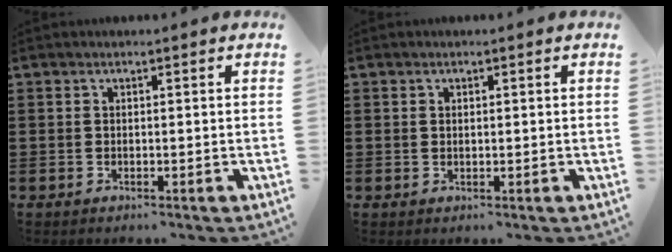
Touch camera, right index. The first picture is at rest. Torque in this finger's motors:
{"motor_torque": [-0.22, 0.09, -0.02, -0.01]}